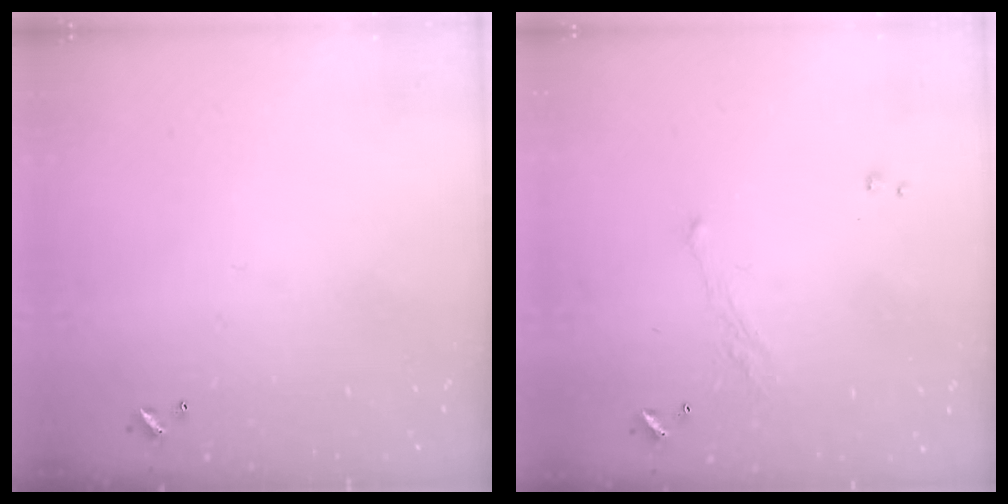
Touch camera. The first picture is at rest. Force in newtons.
{"total": 1.9, "press": 1.7, "slide": 0.8}